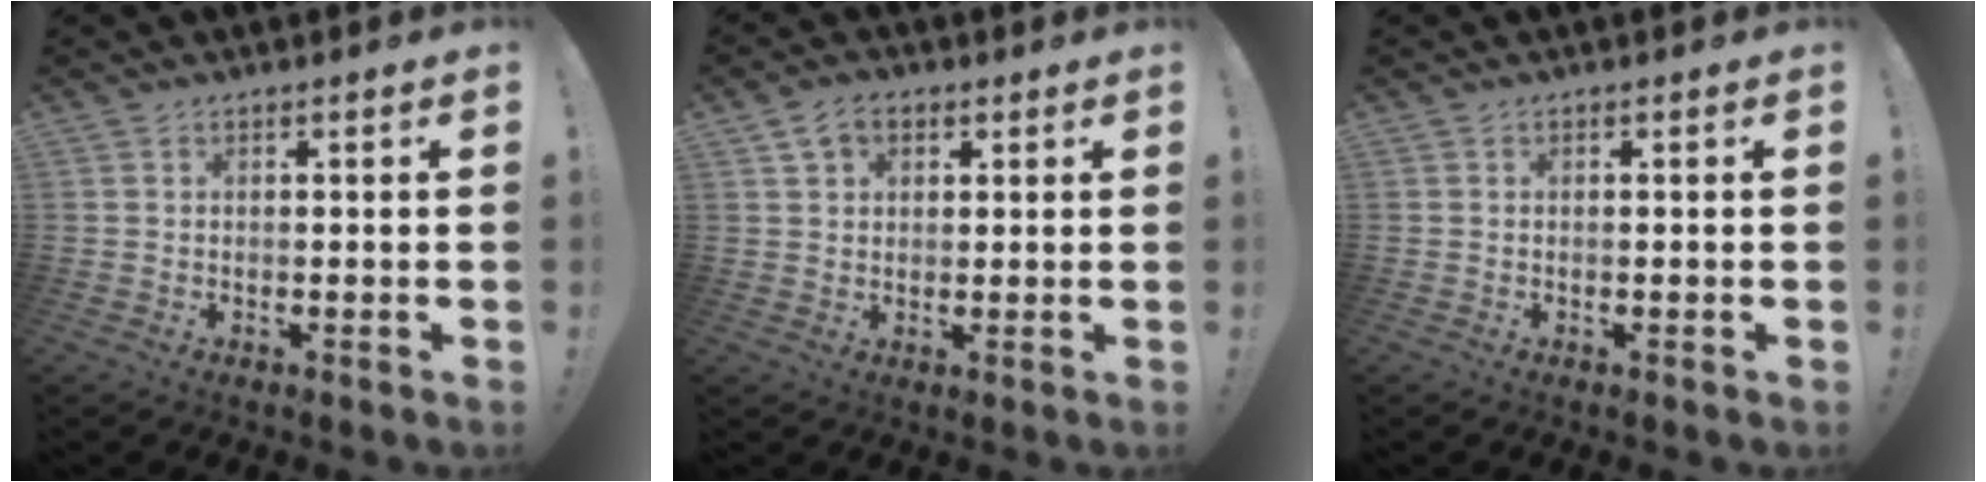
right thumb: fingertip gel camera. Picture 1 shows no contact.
{"total": 5.7, "force": [2.8, 4.1, 2.8], "torque": [-0.041, -0.004, 0.054]}
{"total": 0.0}